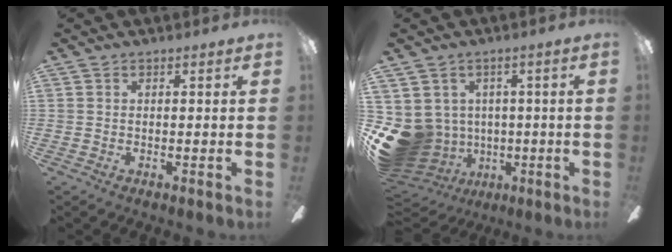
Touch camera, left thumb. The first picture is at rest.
{"total": 12.5, "force": [-2.4, 11.4, 4.6], "torque": [-0.118, 0.002, -0.029]}